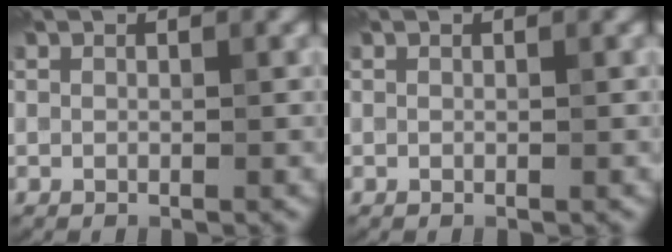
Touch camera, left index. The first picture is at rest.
{"total": 0.0}